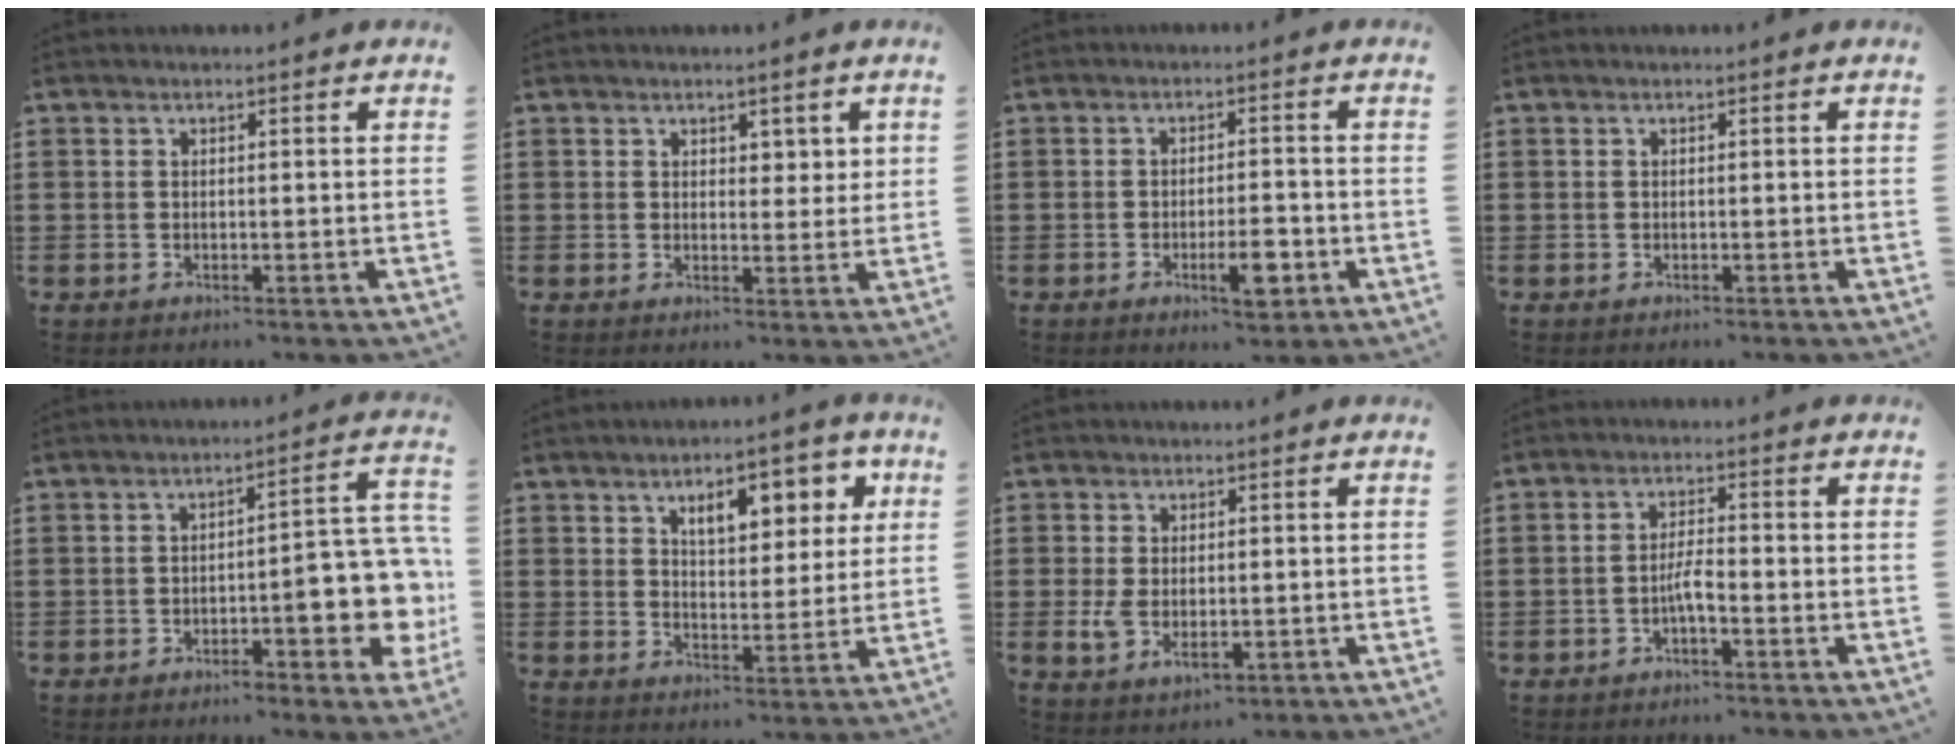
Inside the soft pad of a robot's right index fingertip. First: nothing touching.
{"total": 2.4, "force": [1.6, 1.6, 0.6], "torque": [0.000, 0.003, 0.026]}
{"total": 5.4, "force": [-2.4, 1.5, 4.6], "torque": [-0.078, 0.001, -0.041]}
{"total": 0.0}
{"total": 9.6, "force": [-1.8, 3.7, 8.6], "torque": [-0.093, -0.028, -0.033]}
{"total": 7.9, "force": [4.0, 3.8, 5.7], "torque": [-0.087, -0.002, 0.061]}
{"total": 3.2, "force": [-0.4, 1.8, 2.6], "torque": [-0.066, -0.004, -0.010]}
{"total": 2.9, "force": [-1.4, 0.6, 2.5], "torque": [-0.053, 0.001, -0.028]}